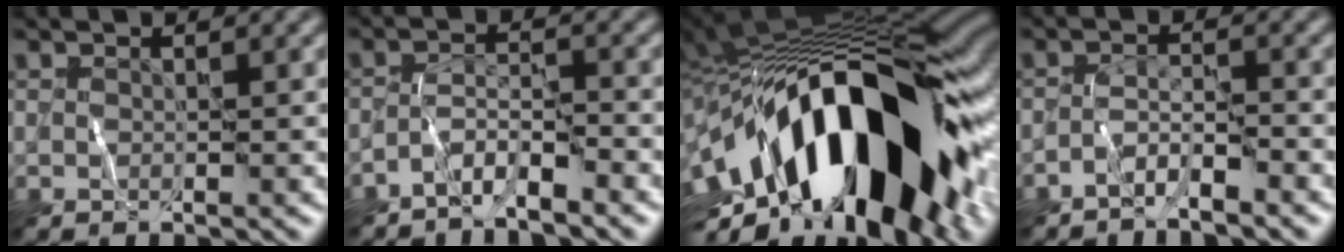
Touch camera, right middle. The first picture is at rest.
{"total": 2.7, "force": [-2.5, 0.2, 1.2], "torque": [-0.024, 0.006, -0.055]}
{"total": 18.3, "force": [-4.3, 8.4, 15.7], "torque": [-0.251, 0.015, -0.075]}
{"total": 2.1, "force": [-1.9, 0.0, 1.0], "torque": [-0.020, 0.007, -0.040]}